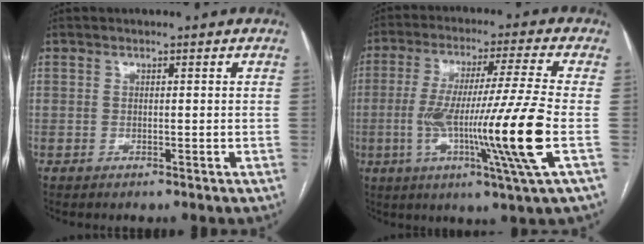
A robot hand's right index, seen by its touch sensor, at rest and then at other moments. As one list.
[{"total": 16.8, "force": [-3.7, -2.2, 16.2], "torque": [-0.305, -0.020, -0.071]}]